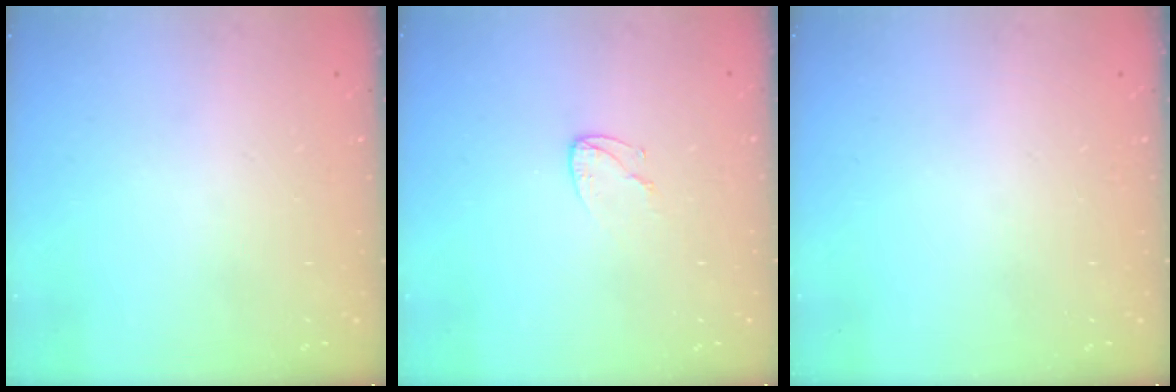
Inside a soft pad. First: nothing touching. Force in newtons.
{"total": 4.3, "press": 4.2, "slide": 0.5}
{"total": 0.0}